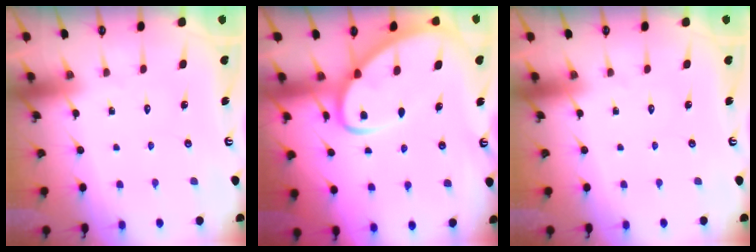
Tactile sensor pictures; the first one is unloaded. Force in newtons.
{"total": 7.4, "press": 7.4, "slide": 0.8}
{"total": 0.0}